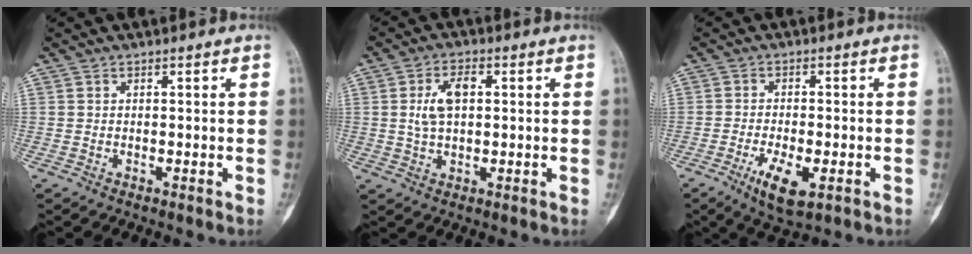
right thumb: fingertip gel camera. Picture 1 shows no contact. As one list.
[{"total": 6.4, "force": [1.0, 3.6, 5.2], "torque": [-0.099, 0.008, 0.019]}, {"total": 7.2, "force": [-3.0, 2.6, 5.9], "torque": [-0.105, -0.005, -0.046]}]